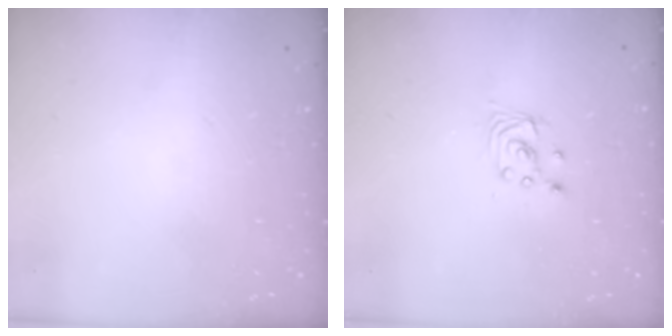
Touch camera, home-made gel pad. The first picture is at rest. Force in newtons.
{"total": 2.8, "press": 2.8, "slide": 0.1}